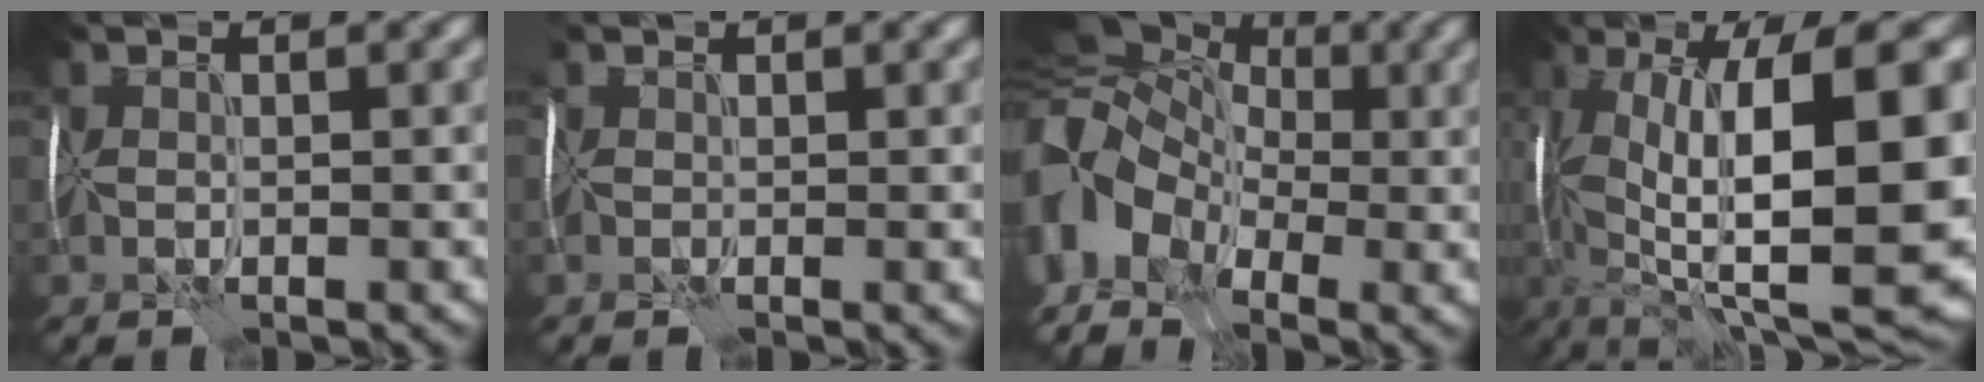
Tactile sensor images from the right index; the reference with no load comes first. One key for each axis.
{"total": 1.5, "fx": 0.5, "fy": 0.7, "fz": 1.2, "tx": -0.021, "ty": 0.003, "tz": -0.005}
{"total": 10.6, "fx": -1.9, "fy": 8.3, "fz": 6.3, "tx": -0.153, "ty": 0.008, "tz": -0.039}
{"total": 16.7, "fx": -0.5, "fy": 5.9, "fz": 15.6, "tx": -0.262, "ty": 0.011, "tz": 0.004}